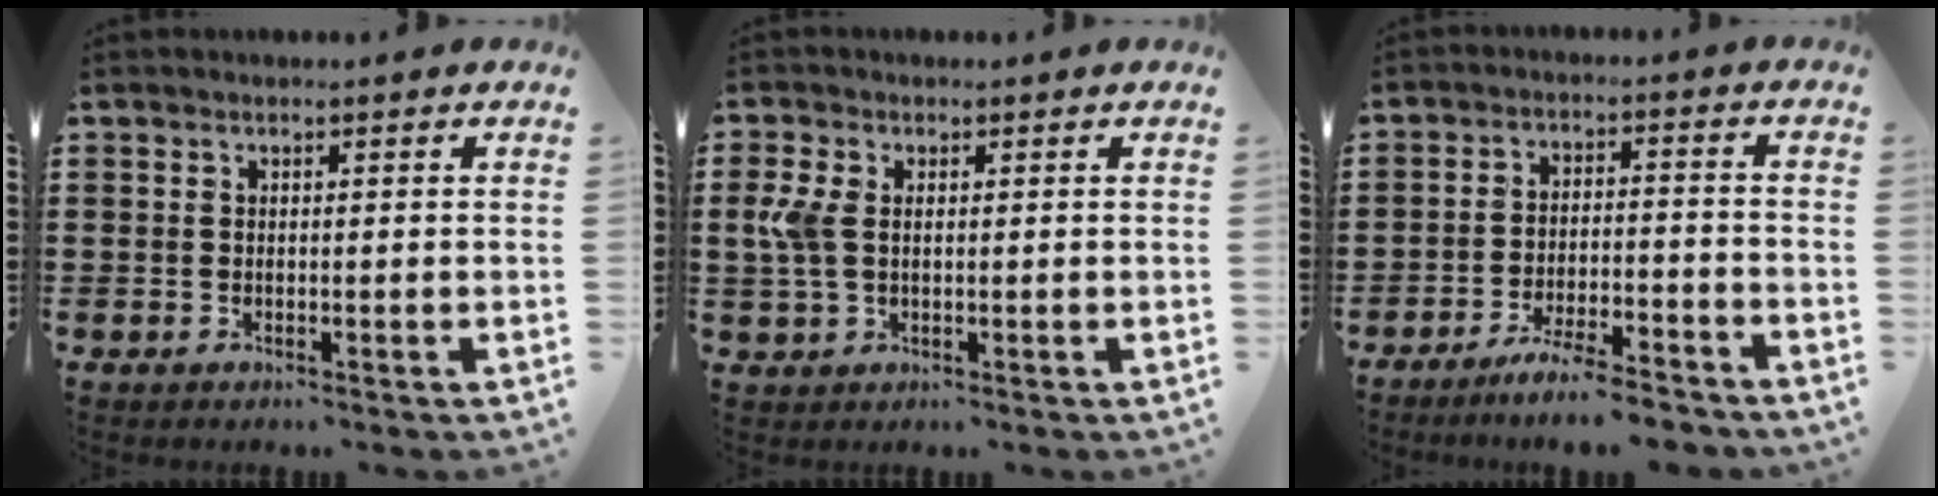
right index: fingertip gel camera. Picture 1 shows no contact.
{"total": 4.4, "force": [0.5, 2.8, 3.4], "torque": [-0.101, -0.001, -0.001]}
{"total": 5.9, "force": [-5.4, 0.0, 2.3], "torque": [-0.045, -0.005, -0.103]}